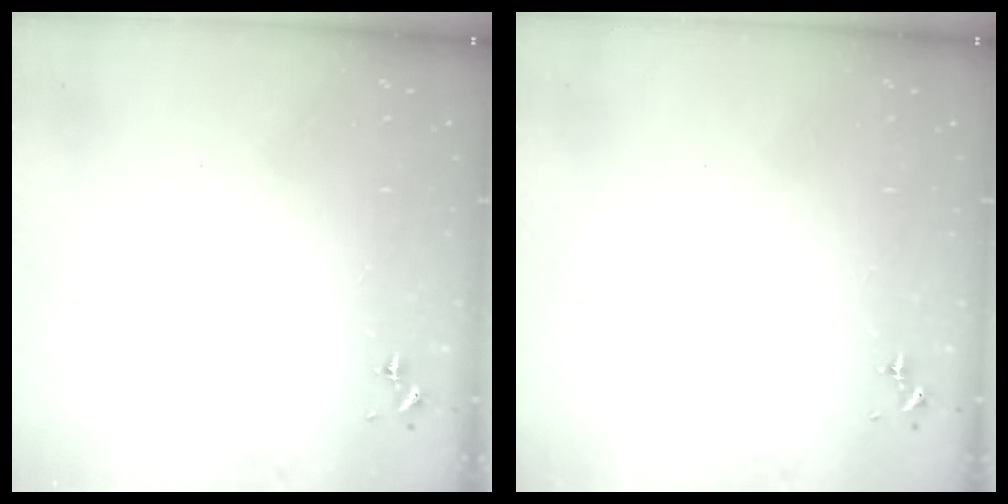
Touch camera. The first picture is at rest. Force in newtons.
{"total": 1.3, "press": 1.0, "slide": 0.9}